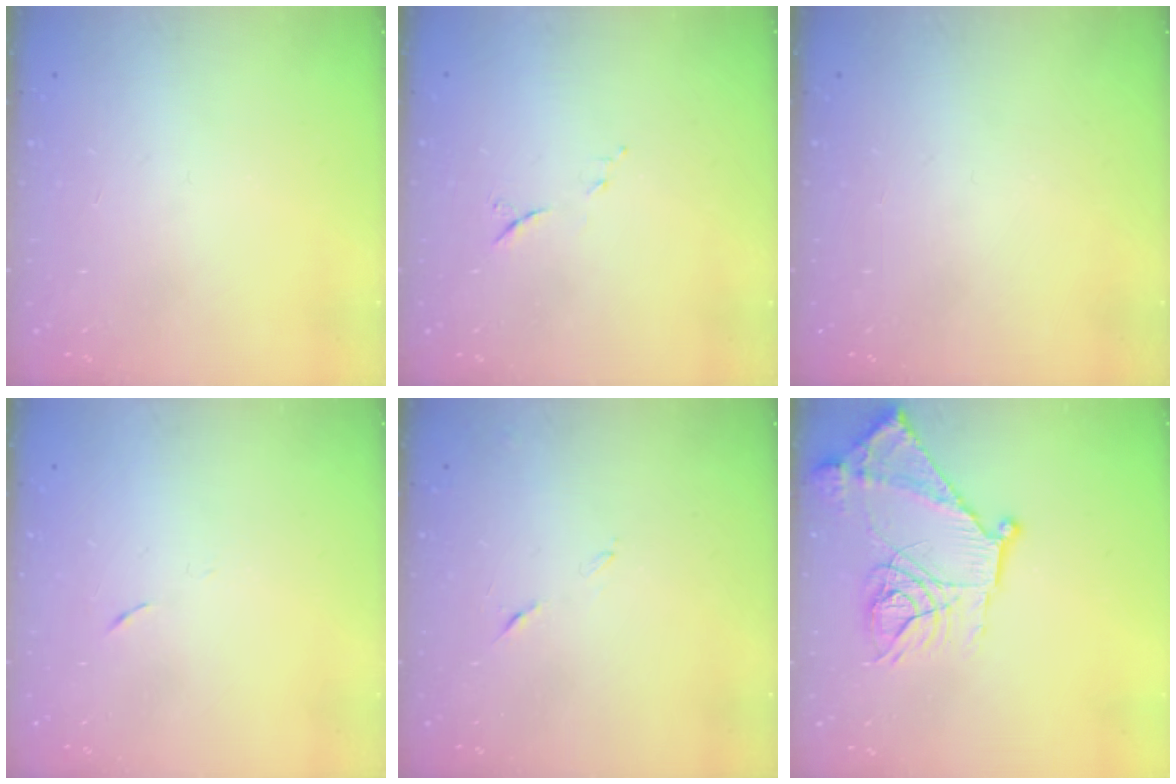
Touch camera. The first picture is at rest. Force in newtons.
{"total": 6.4, "press": 6.3, "slide": 1.3}
{"total": 0.0}
{"total": 4.0, "press": 3.6, "slide": 1.7}
{"total": 6.1, "press": 6.1, "slide": 0.6}
{"total": 16.5, "press": 16.5, "slide": 1.3}